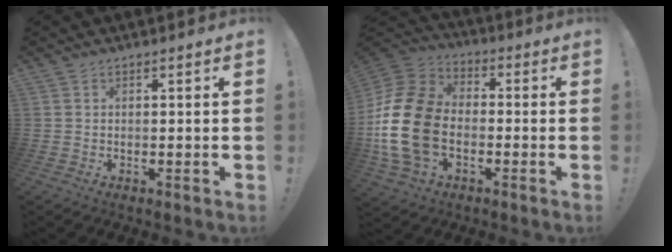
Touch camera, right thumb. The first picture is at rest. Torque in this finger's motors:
{"motor_torque": [2.39, 2.62, 1.44, -1.34, 0.55]}